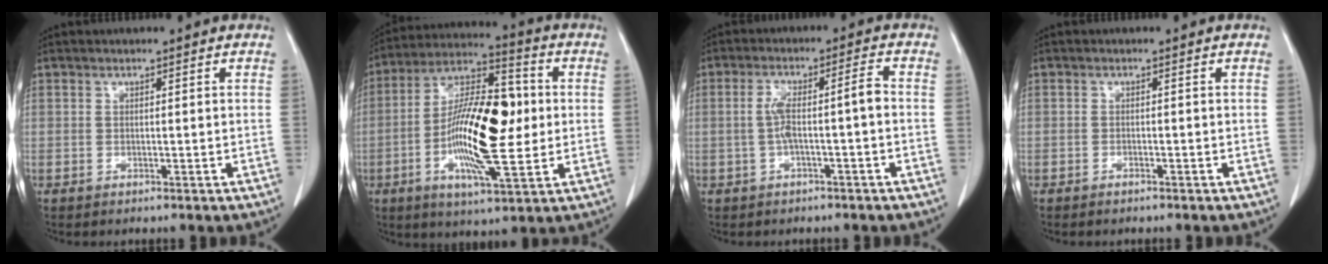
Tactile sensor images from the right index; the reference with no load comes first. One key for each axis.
{"total": 17.9, "fx": -1.2, "fy": 4.7, "fz": 17.2, "tx": -0.320, "ty": 0.010, "tz": -0.027}
{"total": 5.5, "fx": -0.7, "fy": 0.6, "fz": 5.4, "tx": -0.106, "ty": 0.026, "tz": -0.009}
{"total": 0.6, "fx": -0.5, "fy": 0.0, "fz": 0.2, "tx": -0.010, "ty": -0.001, "tz": -0.010}